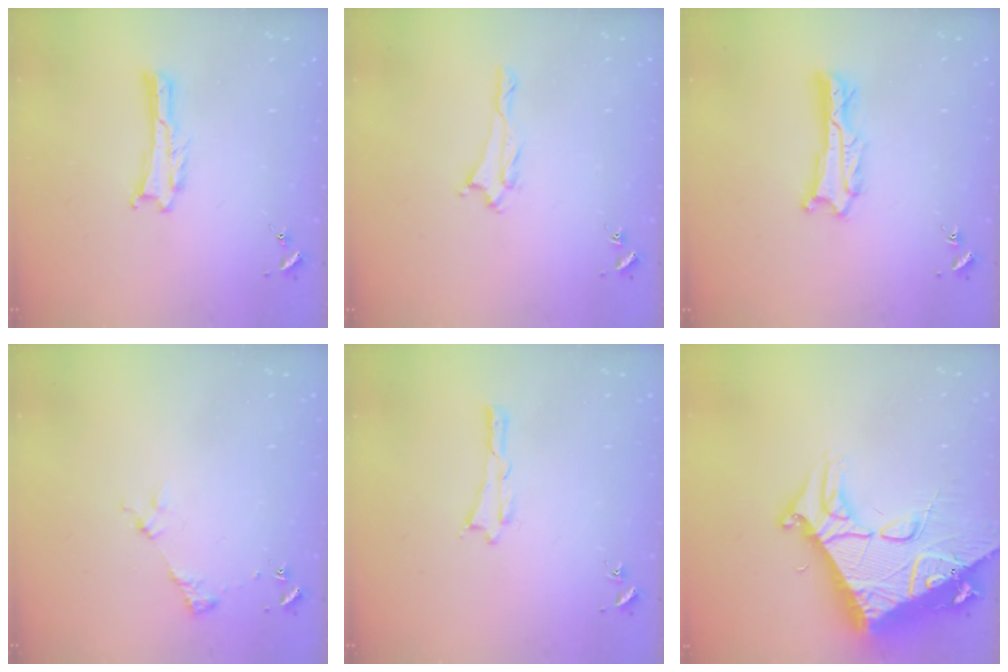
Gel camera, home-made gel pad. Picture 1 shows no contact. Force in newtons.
{"total": 1.6, "press": 1.6, "slide": 0.1}
{"total": 1.8, "press": 1.8, "slide": 0.2}
{"total": 2.9, "press": 2.9, "slide": 0.4}
{"total": 0.0}
{"total": 15.1, "press": 15.0, "slide": 1.6}